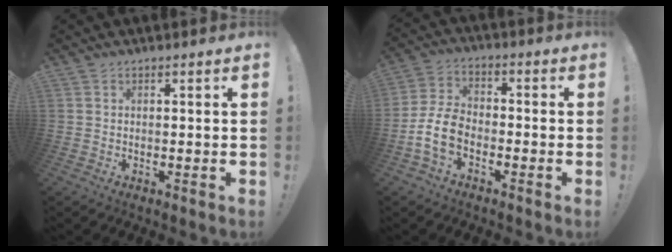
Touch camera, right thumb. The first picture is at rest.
{"total": 9.8, "force": [-4.5, 5.8, 6.6], "torque": [-0.147, 0.019, -0.080]}